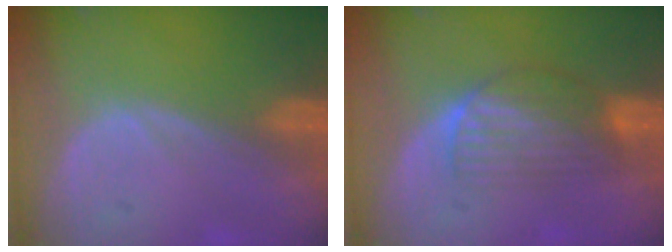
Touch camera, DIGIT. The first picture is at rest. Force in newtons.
{"total": 6.8, "press": 6.0, "slide": 3.2}